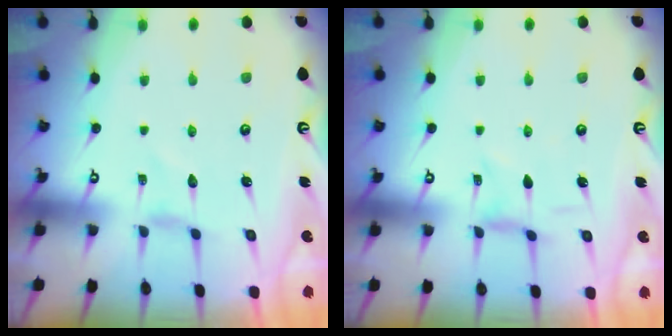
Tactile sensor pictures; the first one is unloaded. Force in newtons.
{"total": 0.6, "press": 0.5, "slide": 0.2}